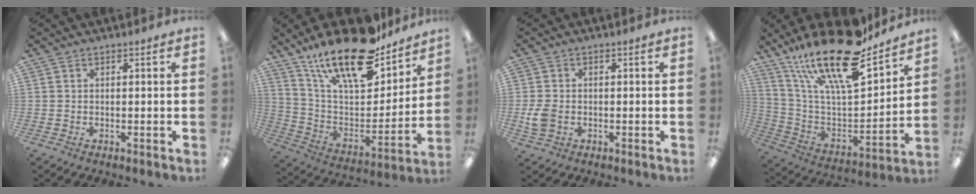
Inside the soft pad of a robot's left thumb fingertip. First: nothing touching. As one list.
[{"total": 22.6, "force": [17.2, 7.7, 12.5], "torque": [-0.221, -0.110, 0.300]}, {"total": 4.7, "force": [-0.9, 3.4, 3.1], "torque": [-0.056, 0.000, -0.016]}, {"total": 24.5, "force": [18.1, 7.2, 14.9], "torque": [-0.275, -0.118, 0.309]}]